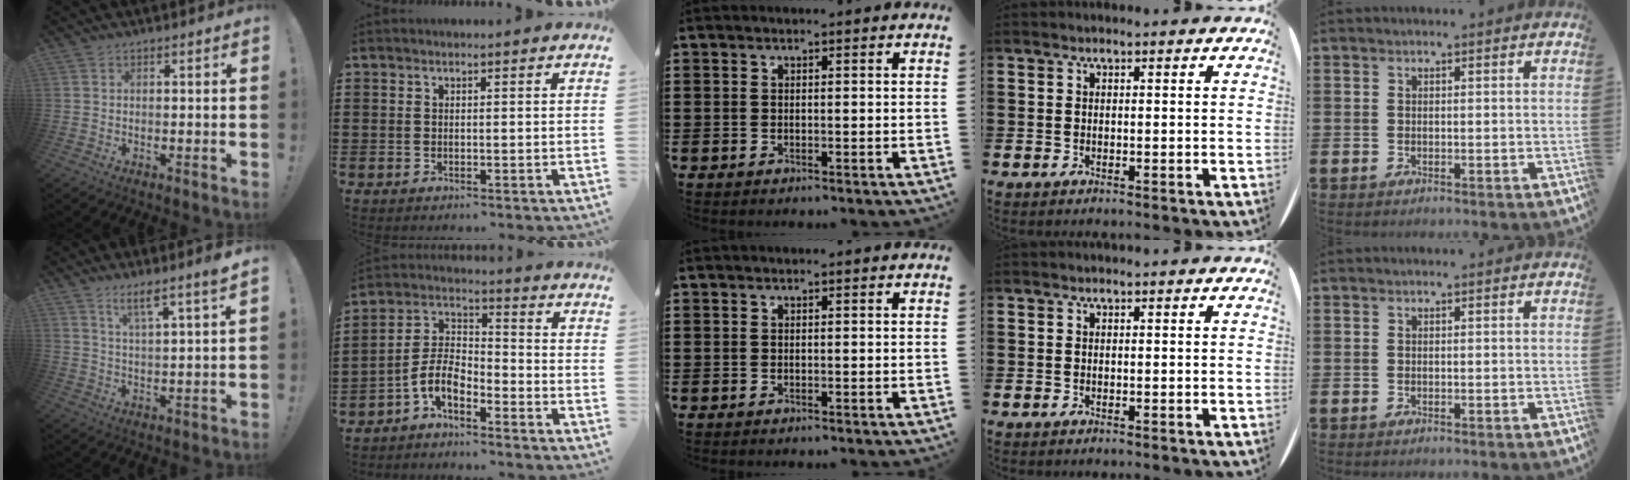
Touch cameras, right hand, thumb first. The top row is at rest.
{"thumb": {"total": 6.8, "force": [5.1, -0.2, 4.5], "torque": [-0.075, -0.033, 0.083]}, "index": {"total": 5.9, "force": [-3.9, 2.7, 3.4], "torque": [-0.095, -0.005, -0.086]}}